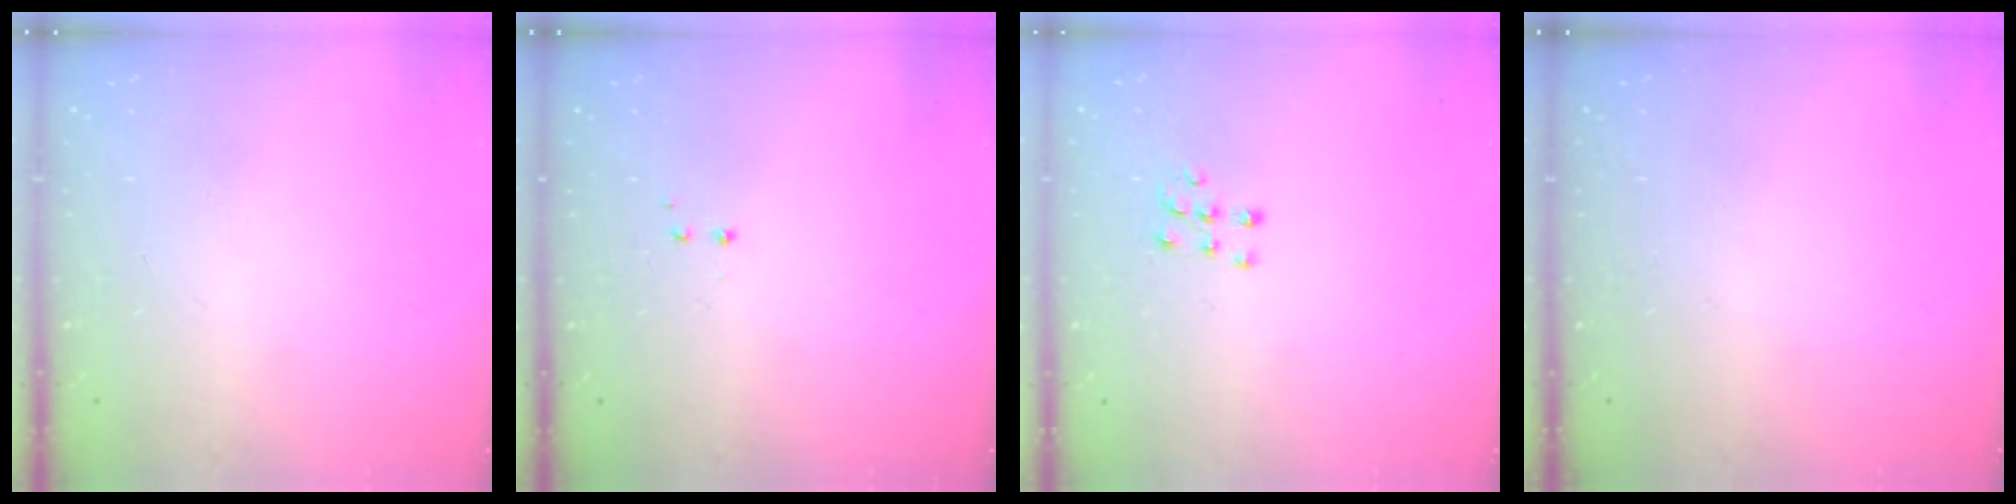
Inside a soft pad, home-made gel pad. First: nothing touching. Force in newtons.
{"total": 1.2, "press": 1.0, "slide": 0.6}
{"total": 7.6, "press": 7.6, "slide": 0.5}
{"total": 0.0}